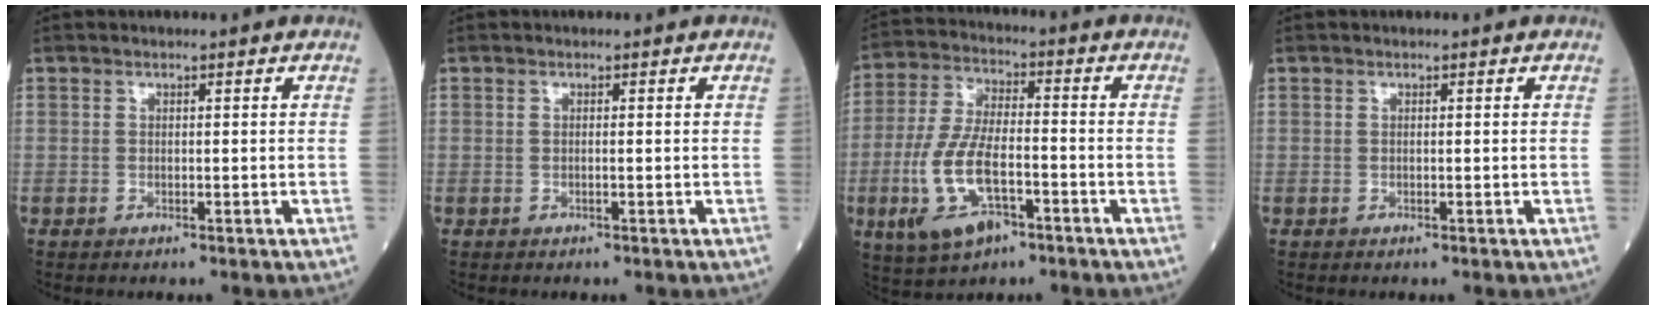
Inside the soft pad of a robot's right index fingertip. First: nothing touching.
{"total": 0.0}
{"total": 11.8, "force": [-4.5, 4.5, 9.9], "torque": [-0.222, -0.005, -0.080]}
{"total": 0.0}